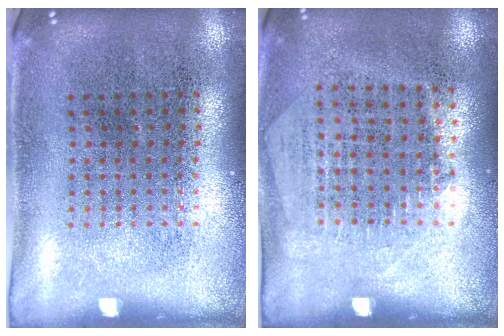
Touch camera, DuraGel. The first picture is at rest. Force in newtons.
{"total": 1.3, "press": 1.1, "slide": 0.6}